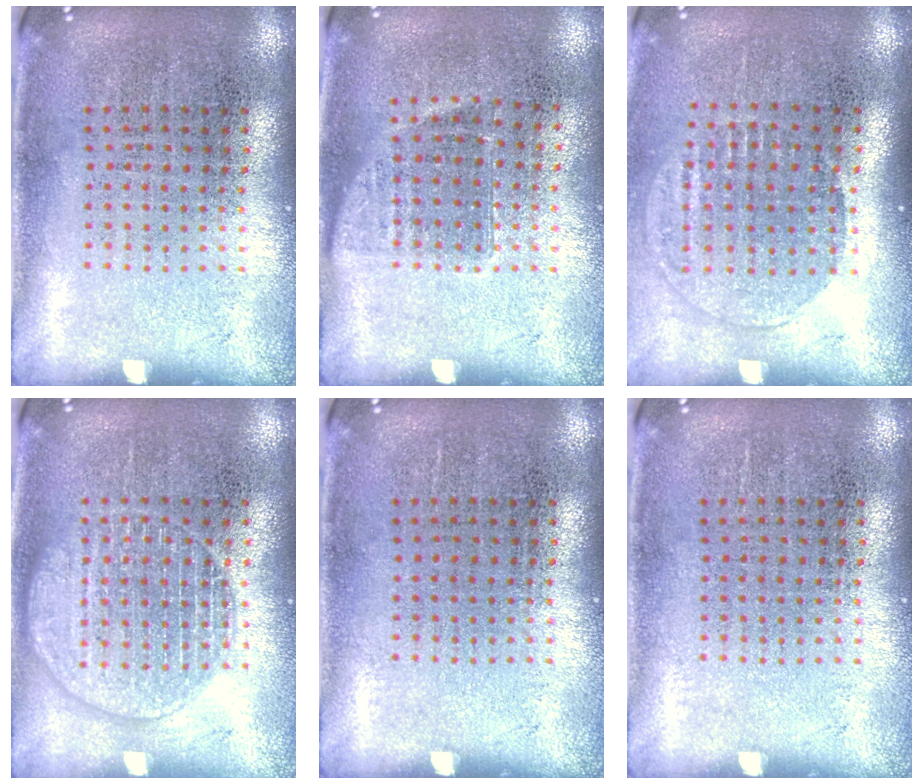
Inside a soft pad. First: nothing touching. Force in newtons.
{"total": 0.9, "press": 0.7, "slide": 0.5}
{"total": 1.4, "press": 1.2, "slide": 0.7}
{"total": 3.0, "press": 2.9, "slide": 0.4}
{"total": 0.0}
{"total": 0.0}